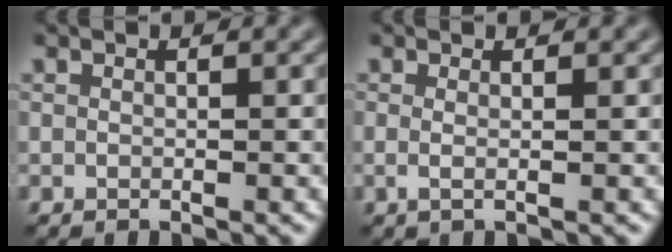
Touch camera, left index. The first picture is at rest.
{"total": 1.0, "force": [0.1, 0.1, 1.0], "torque": [-0.019, -0.004, -0.003]}